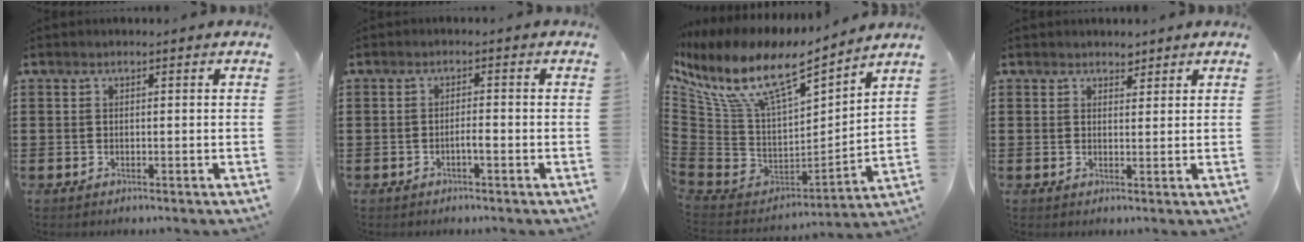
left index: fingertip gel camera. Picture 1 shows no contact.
{"total": 1.6, "force": [-0.7, 0.2, 1.4], "torque": [-0.028, 0.000, -0.012]}
{"total": 11.8, "force": [7.5, 3.6, 8.4], "torque": [-0.193, -0.050, 0.124]}
{"total": 1.9, "force": [1.8, 0.8, 0.2], "torque": [-0.007, 0.004, 0.035]}